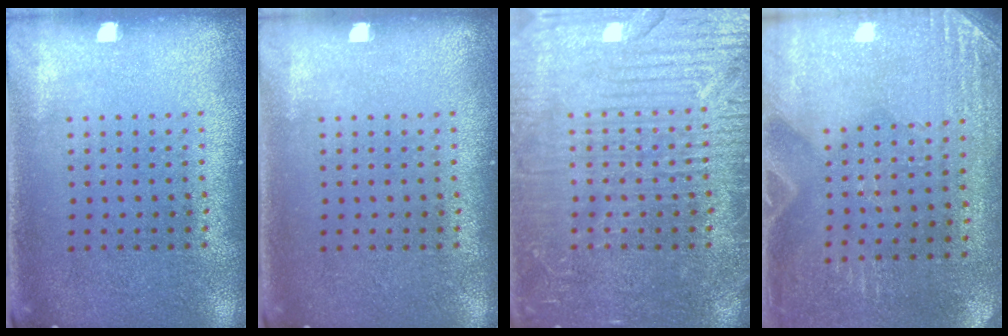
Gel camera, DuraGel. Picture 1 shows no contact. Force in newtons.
{"total": 0.0}
{"total": 4.2, "press": 4.2, "slide": 0.6}
{"total": 2.8, "press": 2.5, "slide": 1.2}